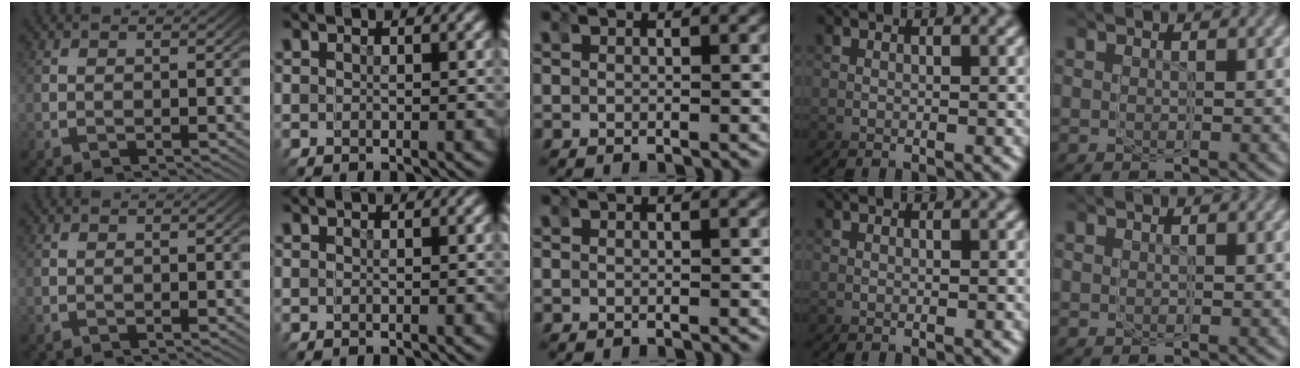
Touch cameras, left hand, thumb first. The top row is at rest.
{}